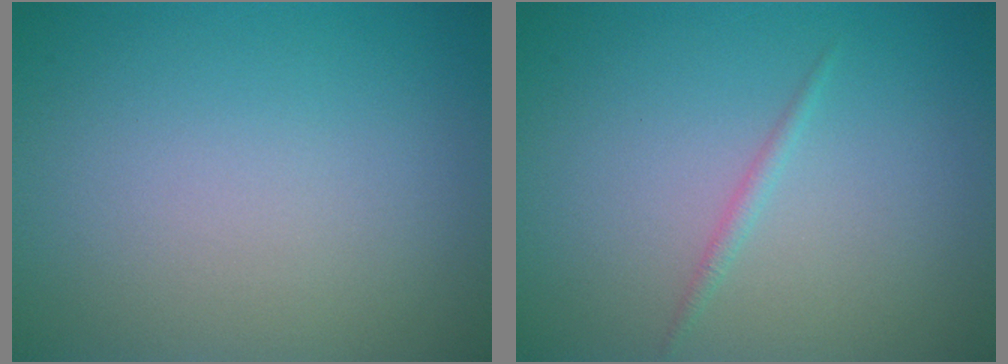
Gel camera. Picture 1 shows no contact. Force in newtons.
{"total": 0.8, "press": 0.8, "slide": 0.0}